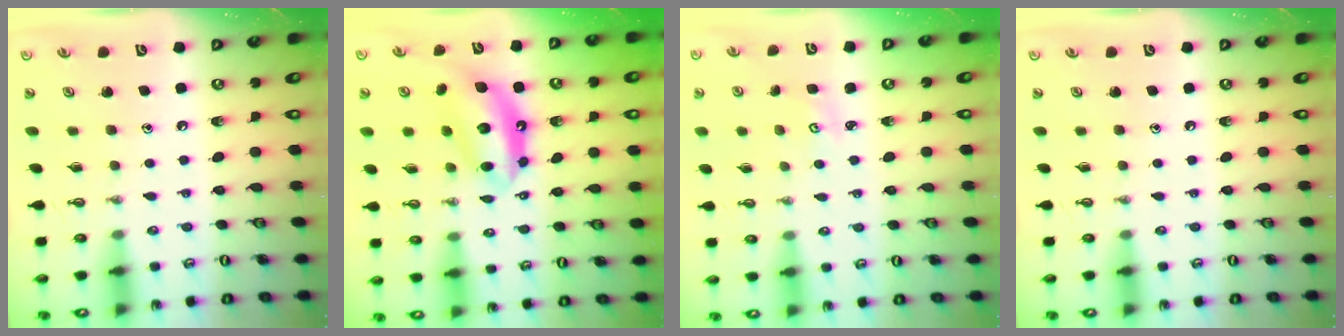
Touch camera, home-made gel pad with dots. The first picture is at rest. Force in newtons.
{"total": 12.1, "press": 12.0, "slide": 1.0}
{"total": 2.0, "press": 2.0, "slide": 0.3}
{"total": 0.0}